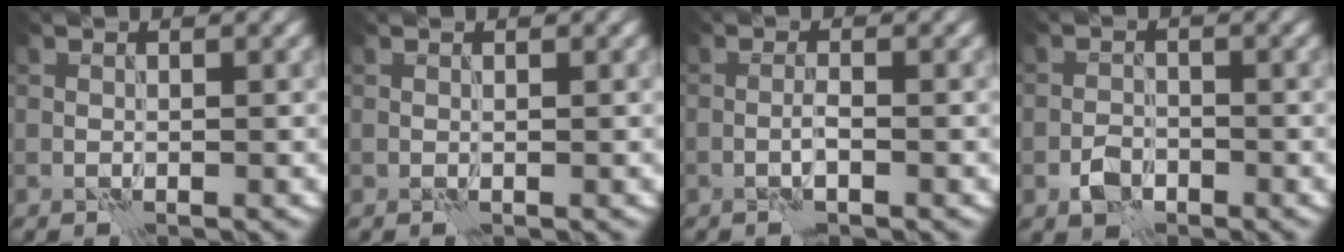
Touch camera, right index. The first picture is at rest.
{"total": 0.0}
{"total": 1.1, "force": [-0.5, 0.0, 0.9], "torque": [-0.018, 0.005, -0.012]}
{"total": 2.1, "force": [-1.3, 1.4, 1.0], "torque": [-0.015, 0.006, -0.027]}